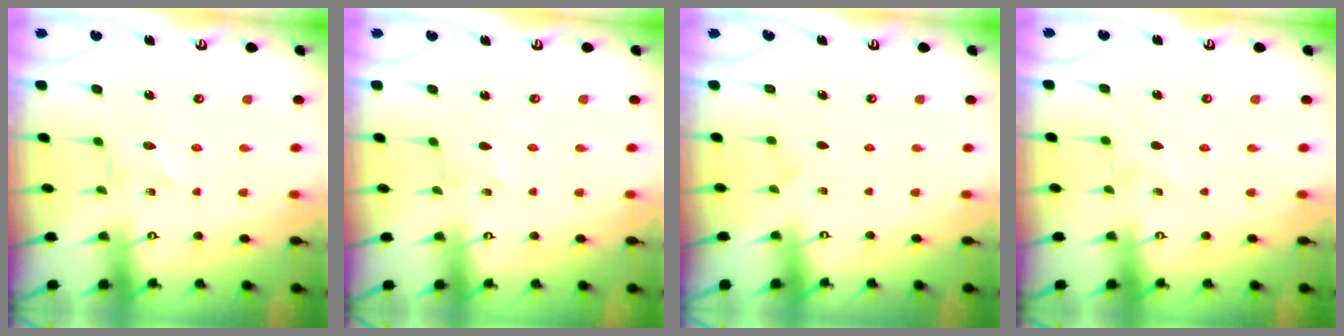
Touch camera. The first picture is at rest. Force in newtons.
{"total": 0.0}
{"total": 1.6, "press": 1.6, "slide": 0.2}
{"total": 0.0}